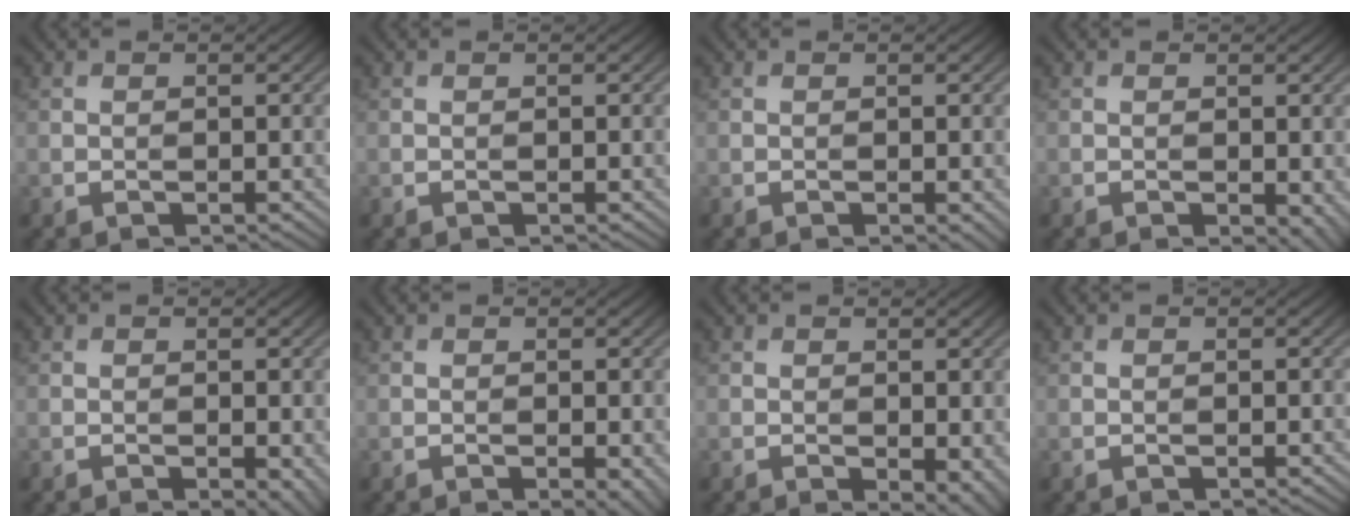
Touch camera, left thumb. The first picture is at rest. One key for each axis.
{"total": 0.0}
{"total": 0.7, "fx": -0.2, "fy": 0.2, "fz": 0.7, "tx": -0.012, "ty": -0.003, "tz": -0.004}
{"total": 2.4, "fx": -0.8, "fy": 1.3, "fz": 1.9, "tx": -0.023, "ty": -0.009, "tz": -0.007}
{"total": 1.9, "fx": -0.7, "fy": 0.7, "fz": 1.6, "tx": -0.020, "ty": -0.006, "tz": -0.005}
{"total": 1.7, "fx": -0.7, "fy": 0.4, "fz": 1.5, "tx": -0.021, "ty": -0.004, "tz": -0.007}
{"total": 3.5, "fx": -1.1, "fy": 1.7, "fz": 2.8, "tx": -0.035, "ty": -0.009, "tz": -0.012}
{"total": 0.0}